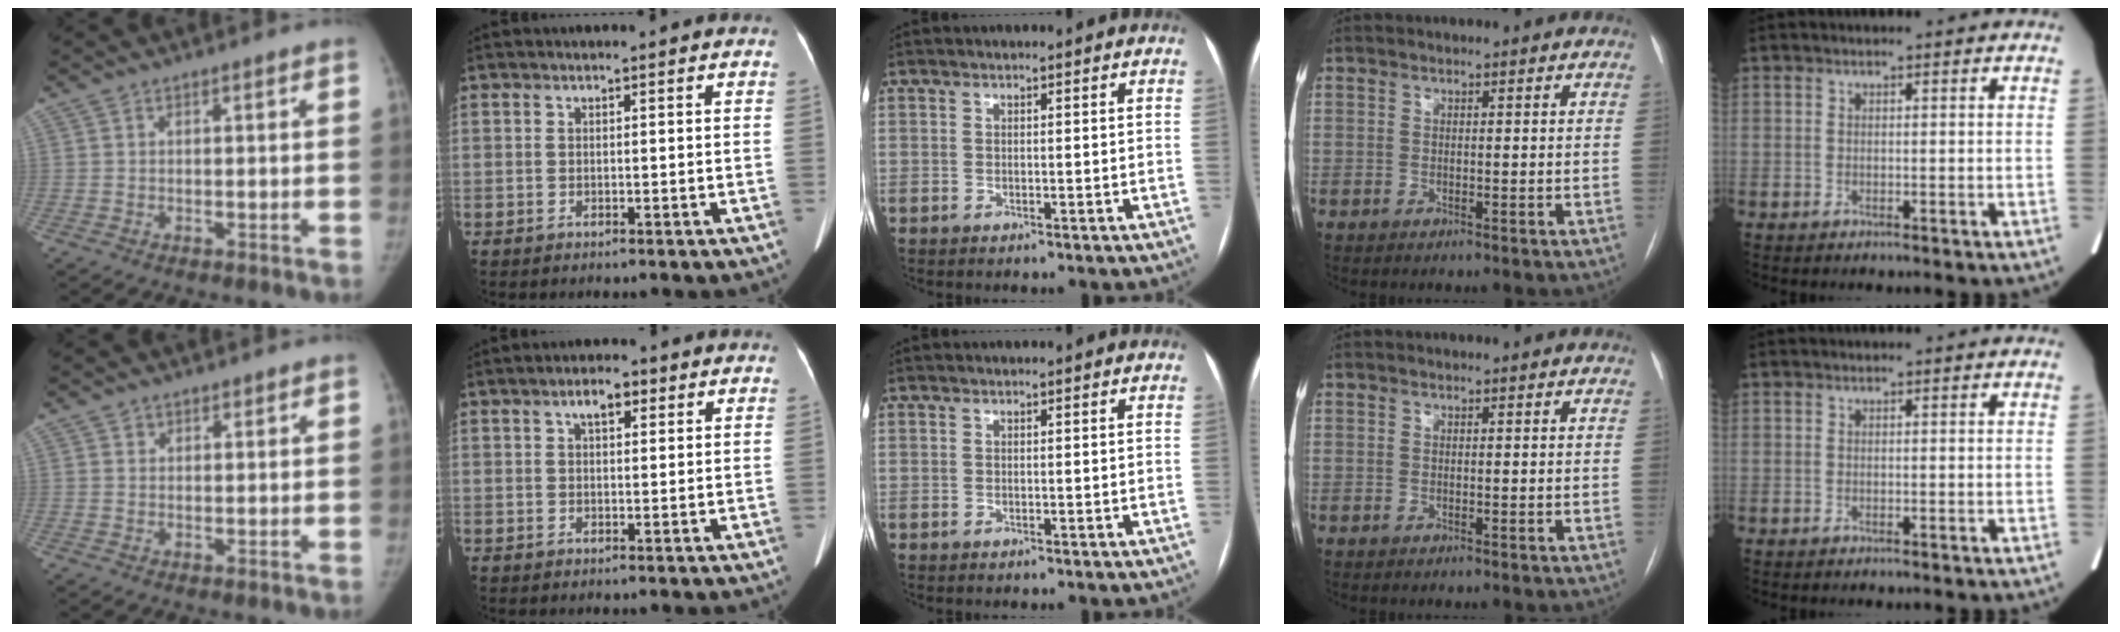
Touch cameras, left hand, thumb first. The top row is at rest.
{"thumb": {"total": 1.2, "force": [0.8, 0.9, 0.0], "torque": [0.015, -0.004, 0.008]}, "index": {"total": 3.3, "force": [1.6, 1.5, 2.4], "torque": [-0.043, 0.012, 0.025]}}